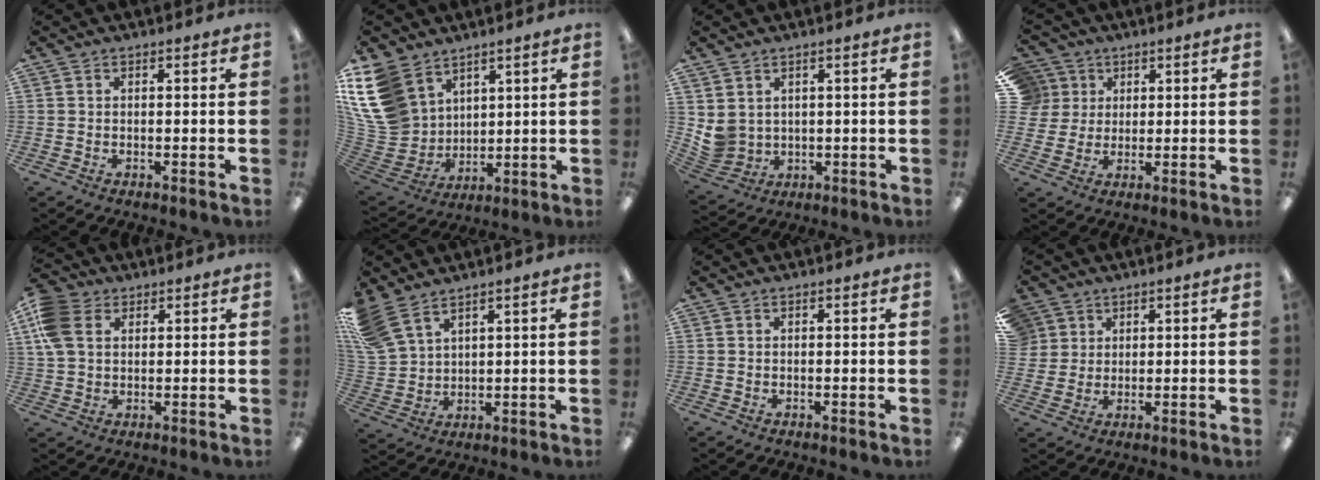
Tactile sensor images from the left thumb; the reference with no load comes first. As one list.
[{"total": 16.6, "force": [8.7, 12.2, 7.0], "torque": [-0.203, -0.039, 0.172]}, {"total": 4.9, "force": [2.0, 4.4, 1.1], "torque": [-0.042, -0.011, 0.042]}, {"total": 7.0, "force": [2.6, 6.4, 0.5], "torque": [-0.016, -0.009, 0.051]}, {"total": 9.5, "force": [3.5, 7.0, 5.4], "torque": [-0.143, 0.006, 0.068]}, {"total": 10.0, "force": [7.4, 4.8, 4.7], "torque": [-0.120, -0.019, 0.146]}, {"total": 0.0}, {"total": 5.3, "force": [2.8, 4.5, -0.3], "torque": [-0.003, -0.007, 0.053]}]